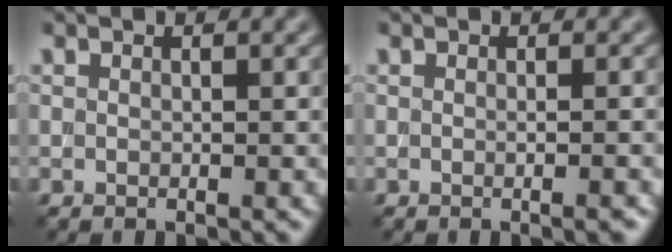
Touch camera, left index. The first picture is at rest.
{"total": 2.5, "force": [0.0, 1.3, 2.2], "torque": [0.004, 0.008, -0.015]}